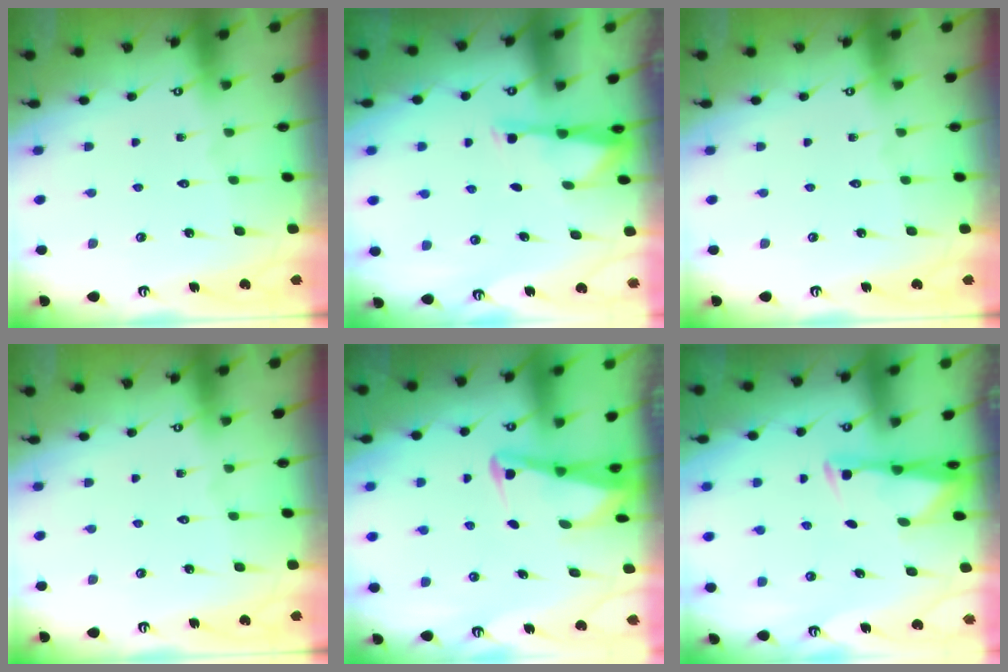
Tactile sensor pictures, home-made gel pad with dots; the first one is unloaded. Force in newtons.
{"total": 3.9, "press": 3.7, "slide": 1.1}
{"total": 0.0}
{"total": 0.0}
{"total": 3.0, "press": 3.0, "slide": 0.3}
{"total": 2.9, "press": 2.9, "slide": 0.4}